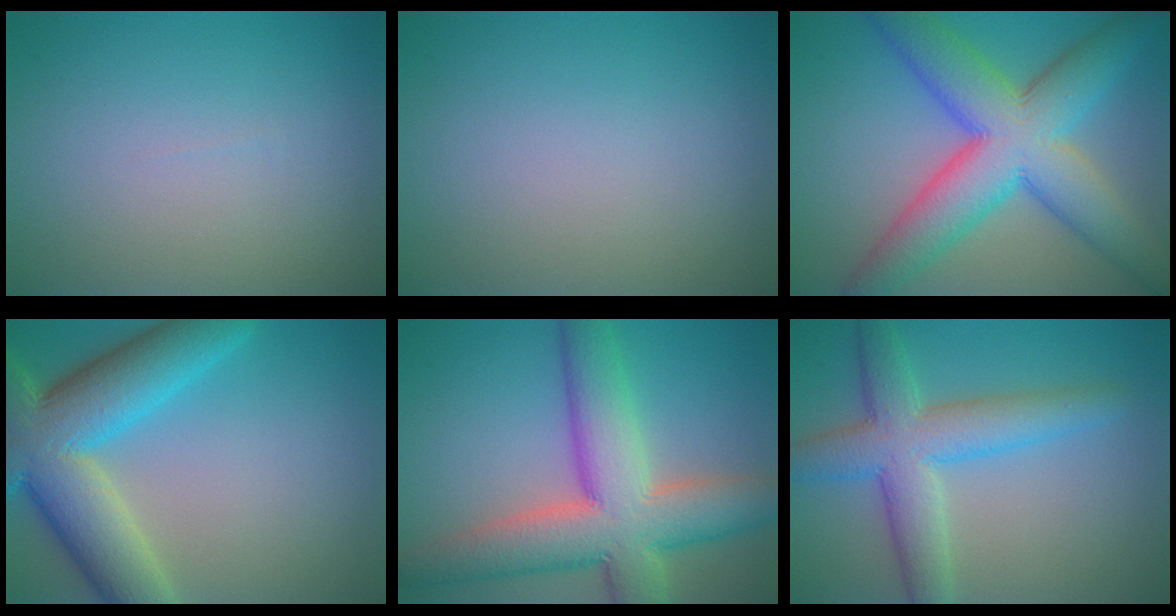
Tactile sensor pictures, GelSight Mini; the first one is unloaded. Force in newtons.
{"total": 0.0}
{"total": 10.7, "press": 10.7, "slide": 0.4}
{"total": 11.8, "press": 11.8, "slide": 0.7}
{"total": 11.0, "press": 11.0, "slide": 0.7}
{"total": 6.6, "press": 6.6, "slide": 0.2}